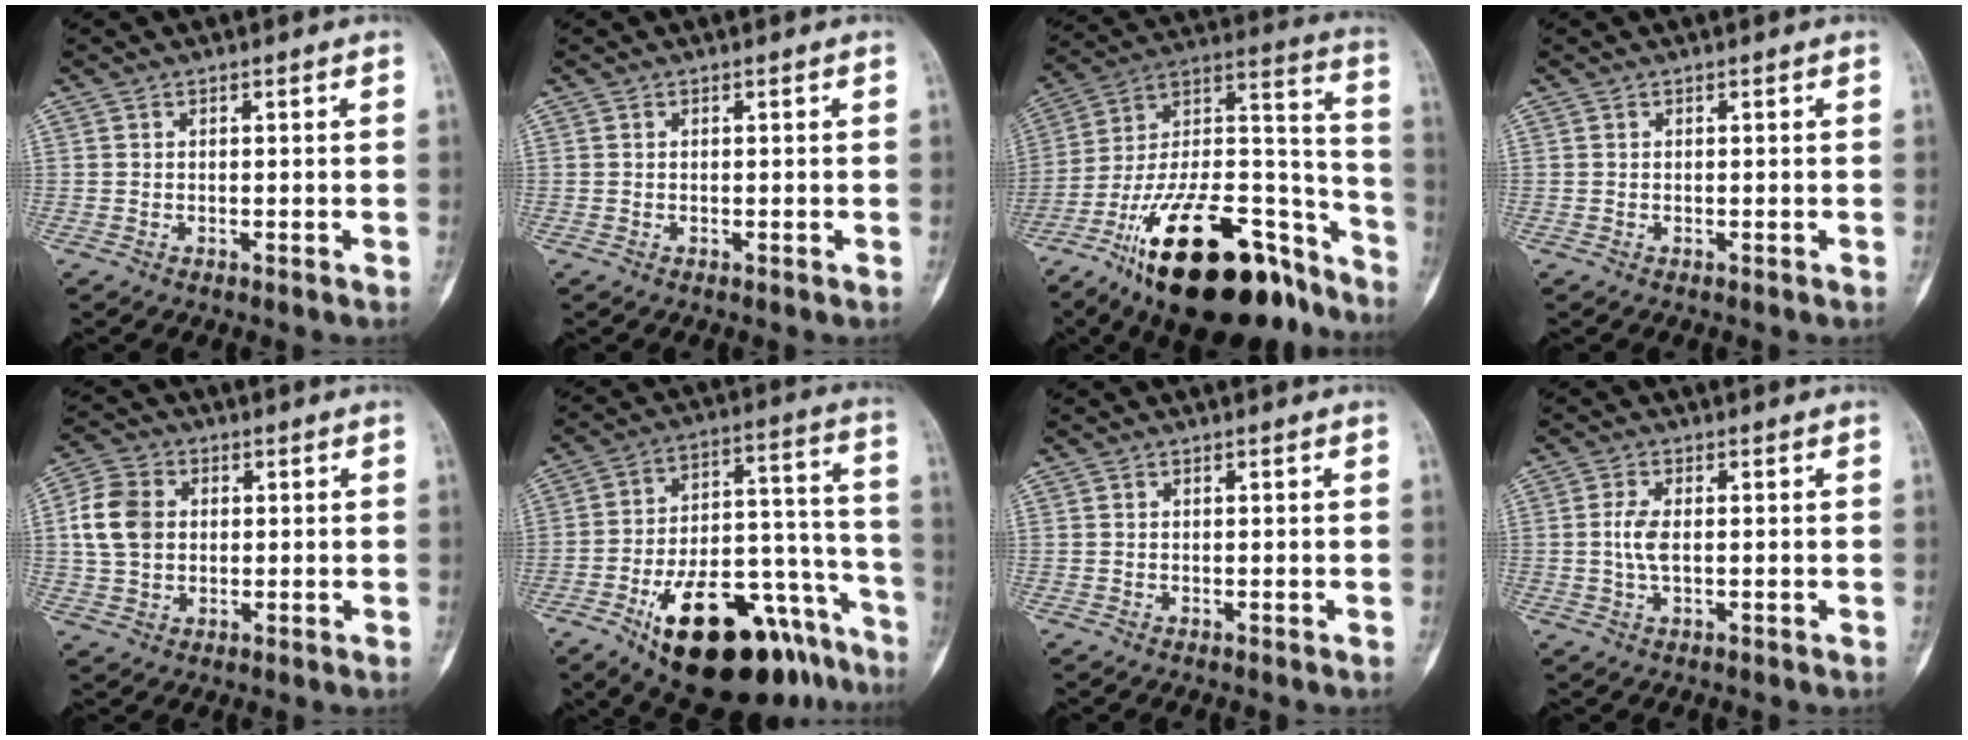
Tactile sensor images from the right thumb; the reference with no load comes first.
{"total": 0.0}
{"total": 32.5, "force": [-21.1, 13.1, 20.9], "torque": [-0.280, 0.096, -0.348]}
{"total": 0.0}
{"total": 9.4, "force": [1.1, 7.4, 5.8], "torque": [-0.097, 0.009, 0.016]}
{"total": 27.7, "force": [-15.8, 12.4, 19.0], "torque": [-0.207, 0.102, -0.237]}
{"total": 0.0}
{"total": 3.9, "force": [-0.1, 2.0, 3.4], "torque": [-0.072, 0.001, -0.005]}